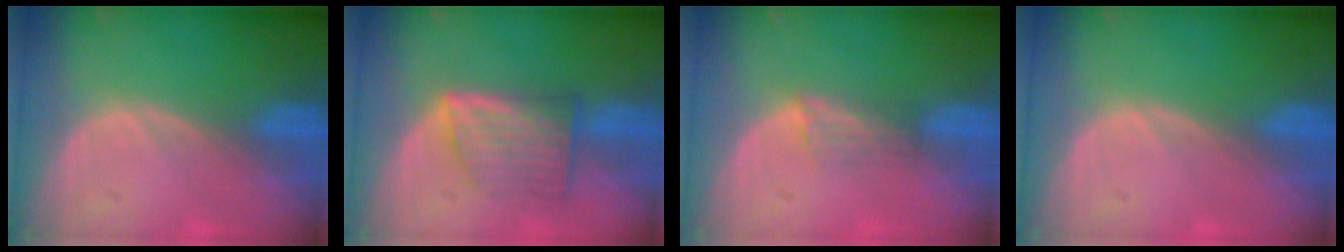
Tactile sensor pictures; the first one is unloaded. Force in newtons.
{"total": 7.2, "press": 6.5, "slide": 3.1}
{"total": 2.4, "press": 1.9, "slide": 1.5}
{"total": 0.0}